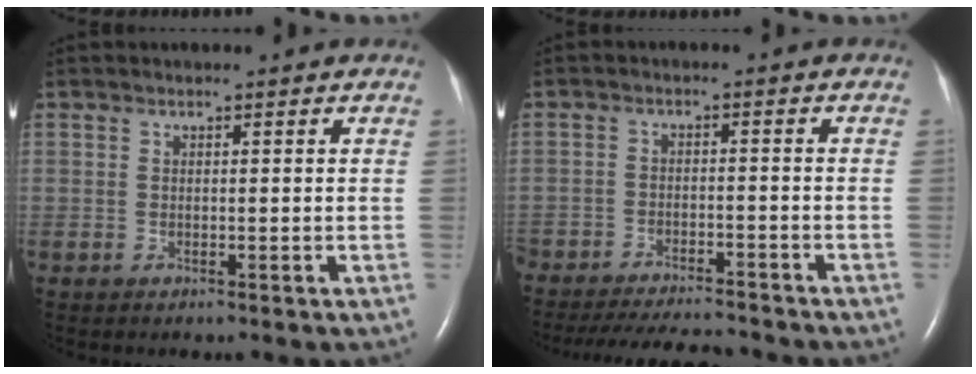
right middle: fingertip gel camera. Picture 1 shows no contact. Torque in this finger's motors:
{"motor_torque": [1.00, -1.13, 0.08, 0.04]}